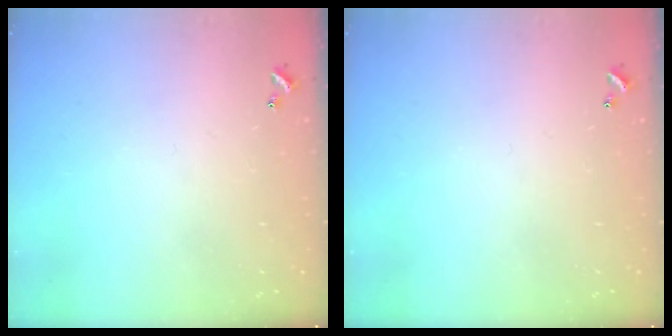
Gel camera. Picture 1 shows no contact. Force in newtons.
{"total": 0.0}